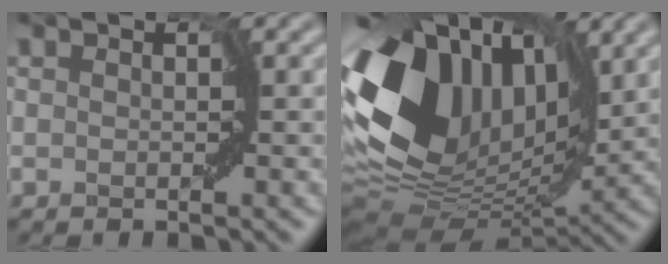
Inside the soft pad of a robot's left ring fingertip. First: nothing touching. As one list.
[{"total": 14.1, "force": [3.6, 9.4, 9.9], "torque": [-0.212, 0.023, 0.065]}]